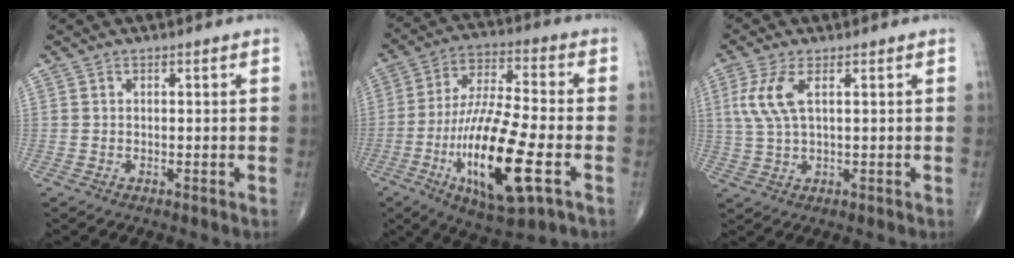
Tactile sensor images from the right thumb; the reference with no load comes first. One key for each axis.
{"total": 20.3, "fx": -6.4, "fy": 5.6, "fz": 18.5, "tx": -0.358, "ty": 0.012, "tz": -0.104}
{"total": 6.3, "fx": 1.8, "fy": 2.3, "fz": 5.6, "tx": -0.146, "ty": 0.003, "tz": 0.042}